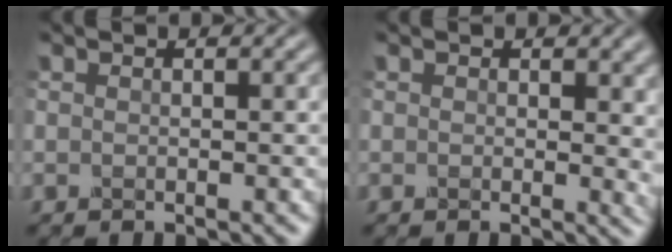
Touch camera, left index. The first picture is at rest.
{"total": 3.5, "force": [0.2, 2.2, 2.7], "torque": [-0.020, 0.004, -0.002]}